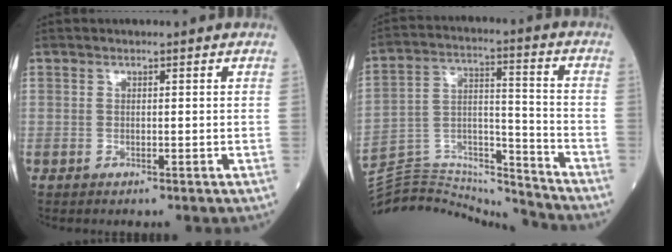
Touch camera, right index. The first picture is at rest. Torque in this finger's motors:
{"motor_torque": [-1.81, -0.34, -0.13, -0.05]}